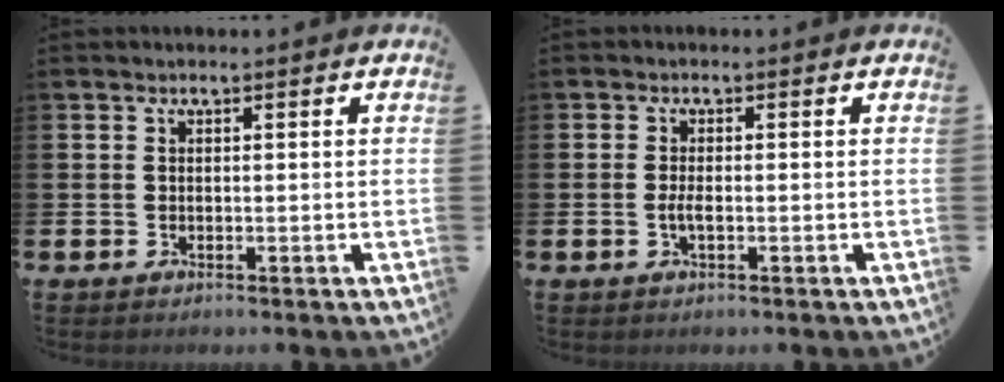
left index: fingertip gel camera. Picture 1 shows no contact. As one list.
[{"total": 1.5, "force": [-0.3, 0.4, 1.4], "torque": [-0.027, 0.002, -0.006]}]